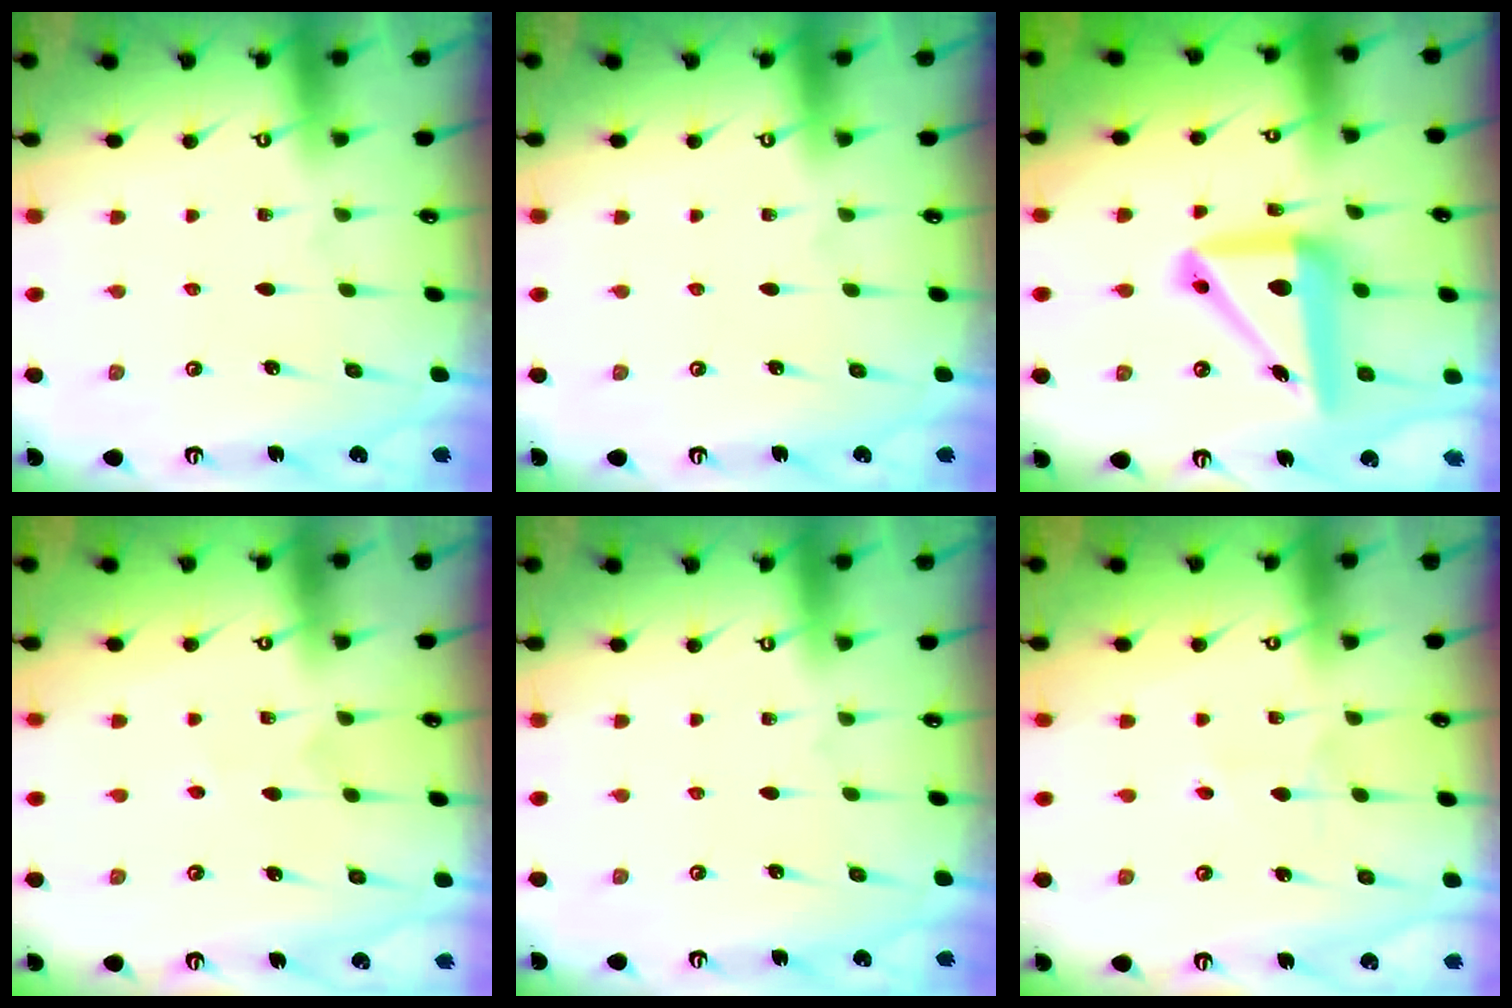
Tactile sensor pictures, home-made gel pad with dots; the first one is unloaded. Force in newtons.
{"total": 0.0}
{"total": 15.6, "press": 15.4, "slide": 2.3}
{"total": 2.8, "press": 2.6, "slide": 1.0}
{"total": 0.0}
{"total": 2.7, "press": 2.6, "slide": 0.3}